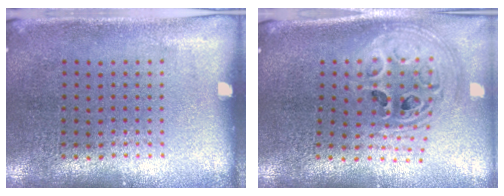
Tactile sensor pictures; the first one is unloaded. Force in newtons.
{"total": 2.5, "press": 1.9, "slide": 1.6}